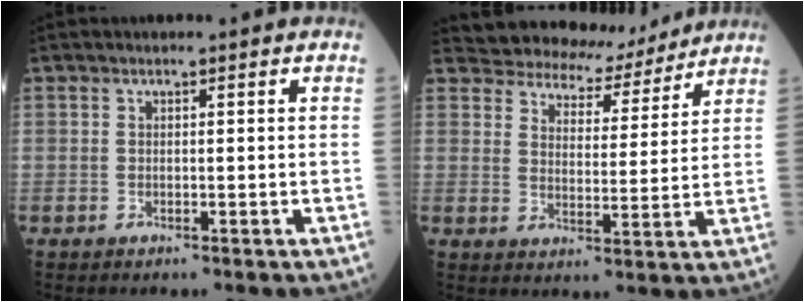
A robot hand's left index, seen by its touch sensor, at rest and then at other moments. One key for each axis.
{"total": 12.4, "fx": 11.7, "fy": 3.6, "fz": 1.9, "tx": -0.022, "ty": 0.003, "tz": 0.156}